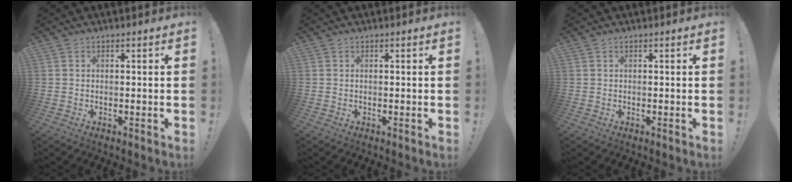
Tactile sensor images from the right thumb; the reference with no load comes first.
{"total": 0.0}
{"total": 0.0}